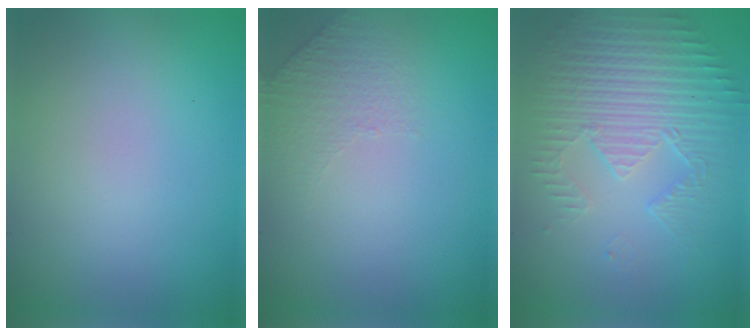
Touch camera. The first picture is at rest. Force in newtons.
{"total": 1.3, "press": 0.8, "slide": 1.1}
{"total": 3.8, "press": 3.6, "slide": 1.3}